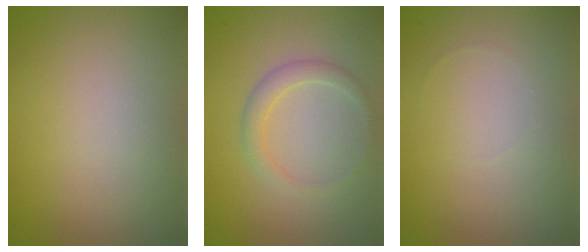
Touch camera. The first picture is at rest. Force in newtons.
{"total": 1.8, "press": 1.8, "slide": 0.2}
{"total": 0.0}